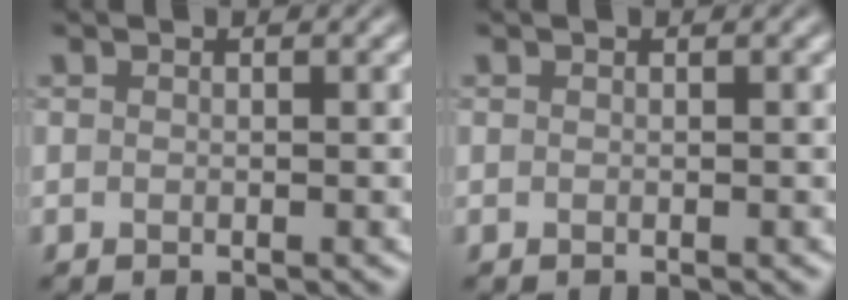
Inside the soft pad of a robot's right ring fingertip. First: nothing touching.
{"total": 0.0}